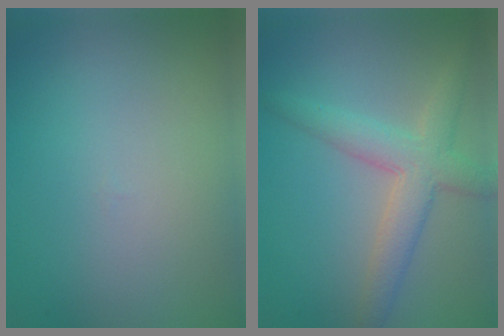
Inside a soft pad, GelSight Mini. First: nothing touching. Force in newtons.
{"total": 4.4, "press": 4.4, "slide": 0.3}